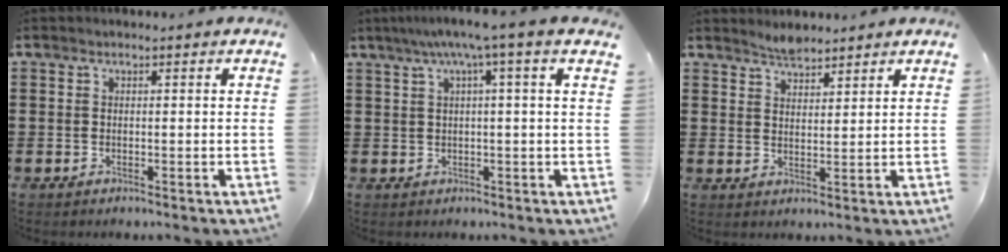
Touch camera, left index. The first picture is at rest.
{"total": 4.9, "force": [2.3, -0.8, 4.2], "torque": [-0.086, 0.000, 0.035]}
{"total": 2.8, "force": [2.7, 0.4, 0.1], "torque": [-0.008, 0.000, 0.053]}